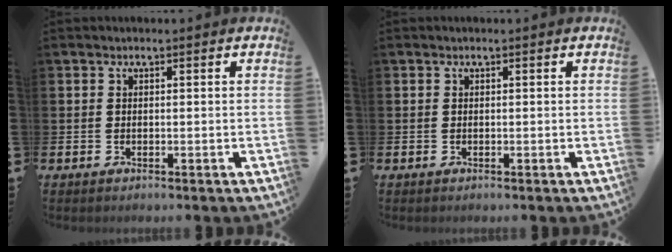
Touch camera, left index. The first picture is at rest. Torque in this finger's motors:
{"motor_torque": [0.00, 0.00, 0.00, 0.02]}